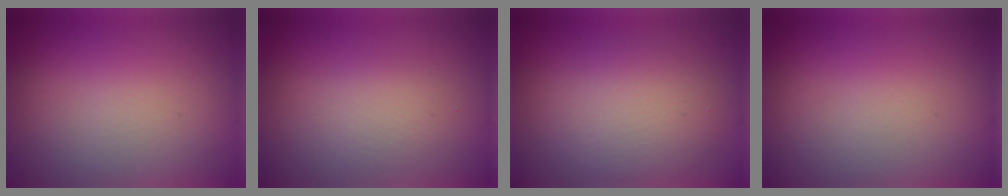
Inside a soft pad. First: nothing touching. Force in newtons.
{"total": 1.6, "press": 1.6, "slide": 0.2}
{"total": 4.2, "press": 4.2, "slide": 0.2}
{"total": 0.0}